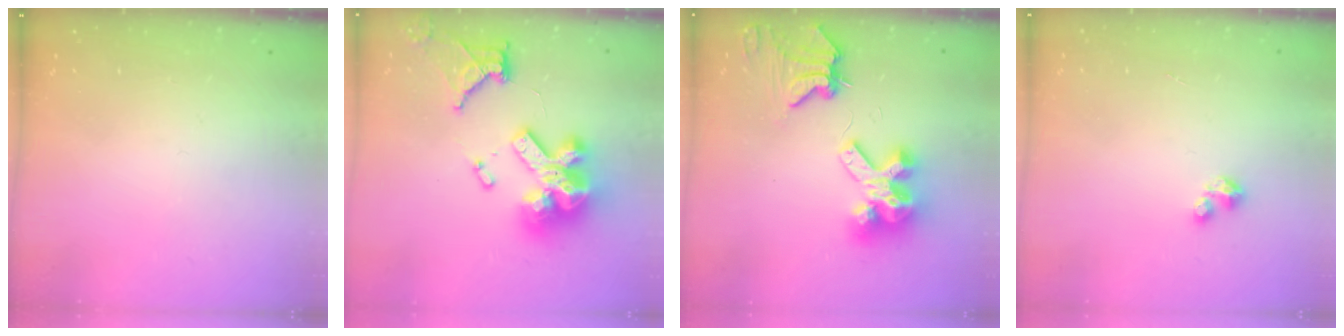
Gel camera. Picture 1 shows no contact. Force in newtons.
{"total": 19.6, "press": 18.8, "slide": 5.5}
{"total": 11.6, "press": 11.5, "slide": 0.9}
{"total": 1.7, "press": 1.7, "slide": 0.2}